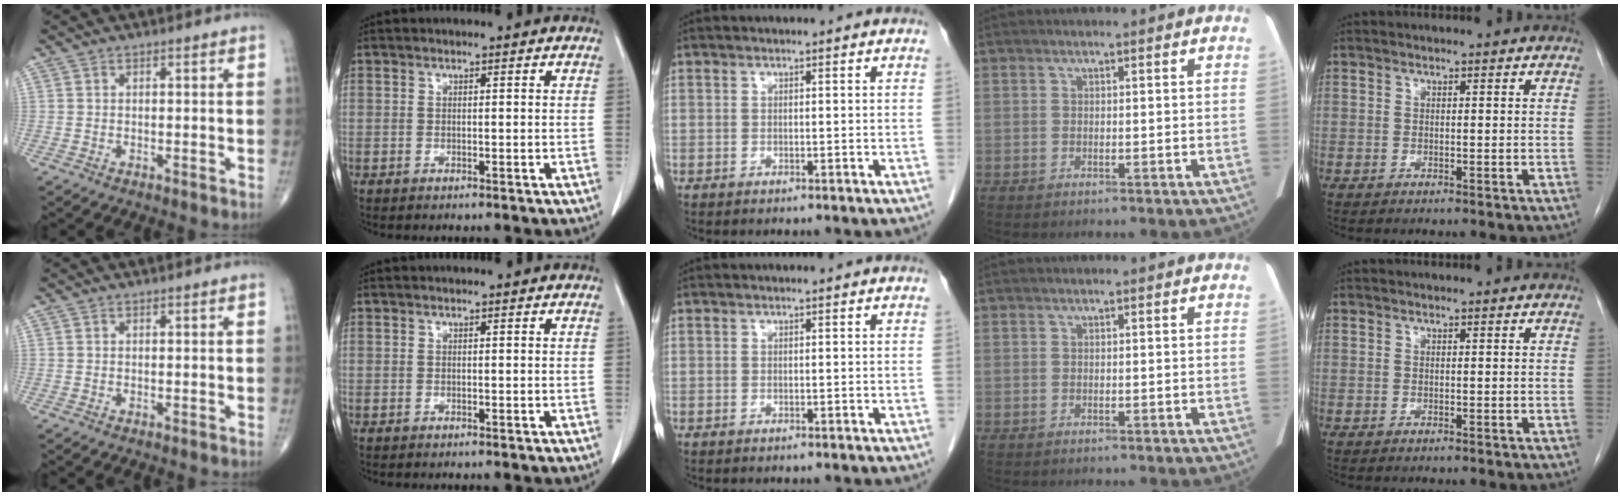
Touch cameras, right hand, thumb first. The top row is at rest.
{}